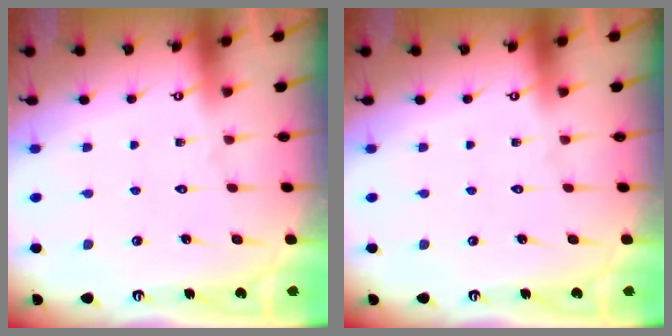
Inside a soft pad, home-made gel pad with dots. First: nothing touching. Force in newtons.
{"total": 0.0}